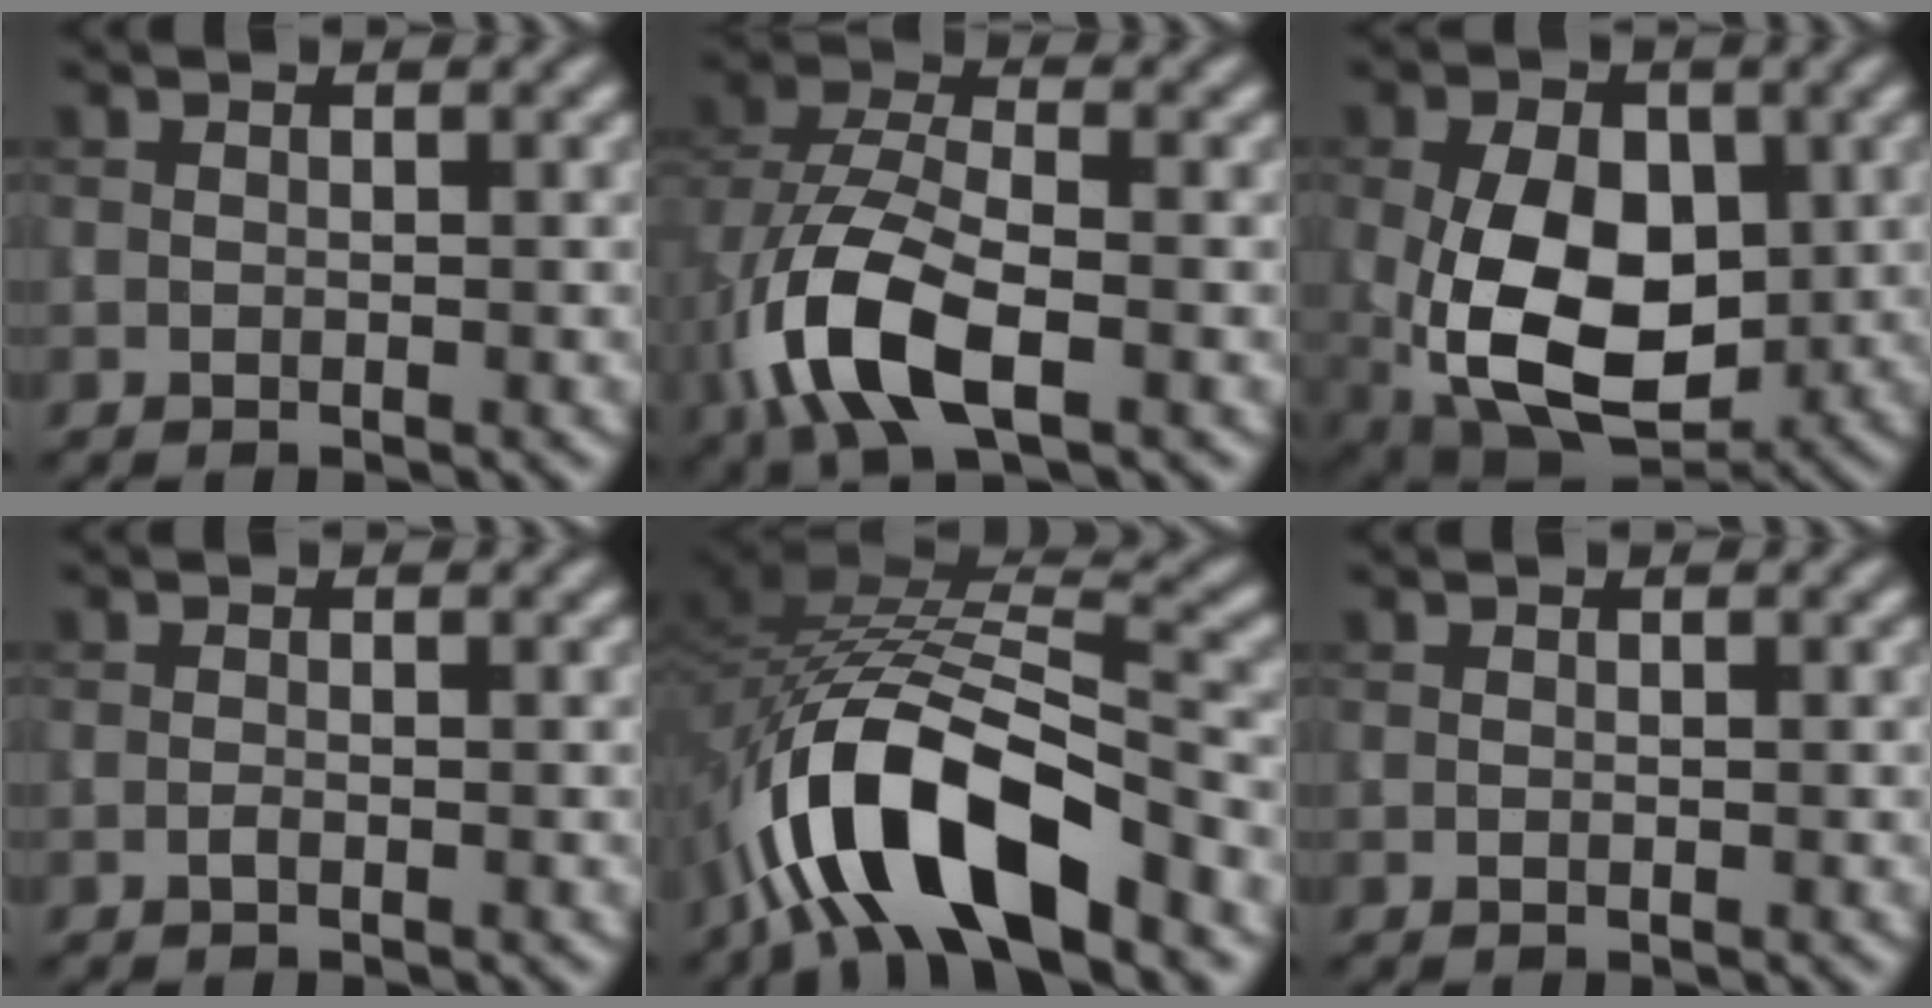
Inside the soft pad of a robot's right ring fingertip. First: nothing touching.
{"total": 9.0, "force": [-3.1, 4.5, 7.1], "torque": [-0.162, -0.002, -0.071]}
{"total": 11.7, "force": [-1.1, 7.6, 8.9], "torque": [-0.171, -0.020, -0.011]}
{"total": 0.5, "force": [-0.3, 0.1, 0.4], "torque": [-0.009, 0.000, -0.006]}
{"total": 12.7, "force": [-6.8, 5.1, 9.5], "torque": [-0.174, 0.006, -0.133]}
{"total": 0.0}